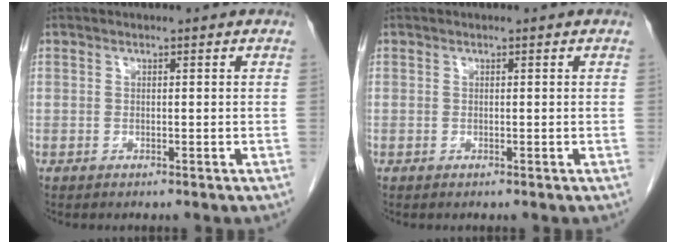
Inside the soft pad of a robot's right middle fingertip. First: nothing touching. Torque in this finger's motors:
{"motor_torque": [0.00, -0.04, 0.00, 0.00]}